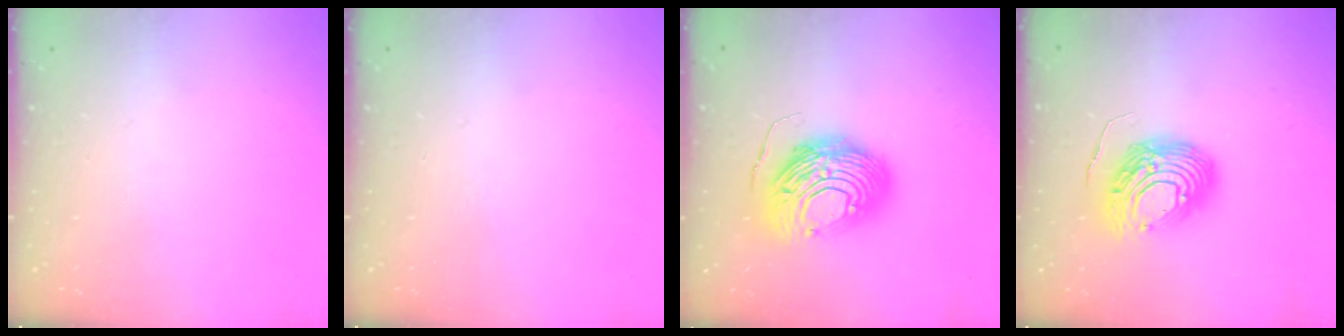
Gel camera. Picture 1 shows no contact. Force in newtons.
{"total": 0.0}
{"total": 16.1, "press": 16.0, "slide": 1.6}
{"total": 12.2, "press": 12.0, "slide": 2.4}